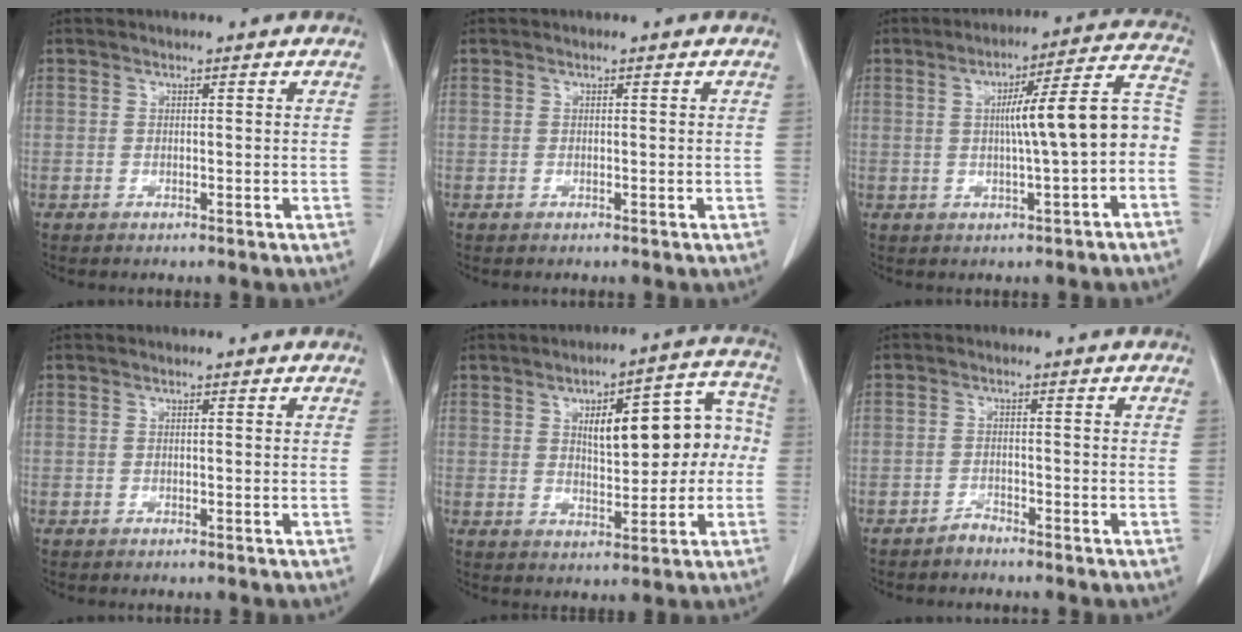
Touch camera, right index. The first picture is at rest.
{"total": 0.0}
{"total": 11.1, "force": [-1.1, 0.7, 11.0], "torque": [-0.149, 0.036, -0.015]}
{"total": 0.0}
{"total": 13.0, "force": [1.4, 5.1, 11.9], "torque": [-0.153, 0.045, 0.029]}
{"total": 1.5, "force": [-1.5, 0.3, 0.2], "torque": [0.000, 0.001, -0.025]}